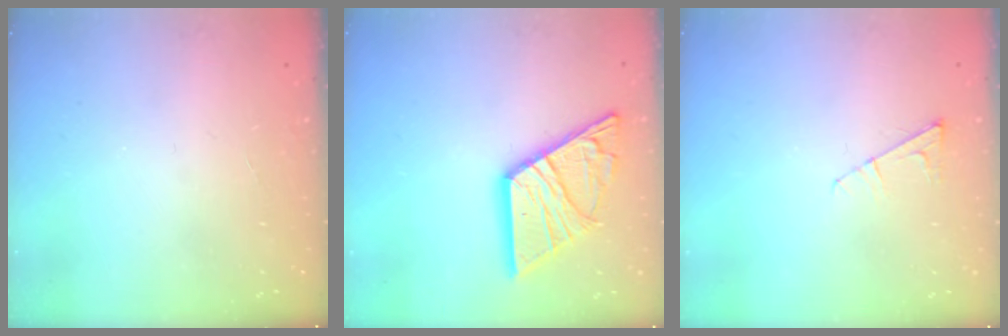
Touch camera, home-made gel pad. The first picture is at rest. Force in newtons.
{"total": 17.5, "press": 17.5, "slide": 1.5}
{"total": 6.3, "press": 6.3, "slide": 0.4}